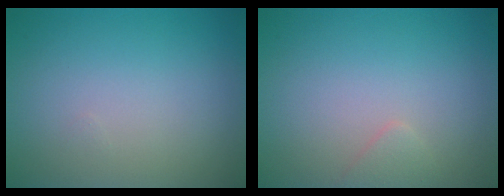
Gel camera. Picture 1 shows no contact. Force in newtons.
{"total": 0.9, "press": 0.9, "slide": 0.1}